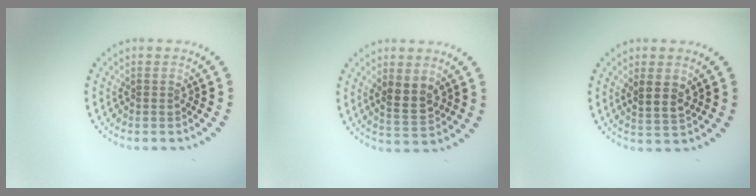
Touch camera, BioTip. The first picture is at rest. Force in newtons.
{"total": 2.7, "press": 2.5, "slide": 0.8}
{"total": 2.3, "press": 2.1, "slide": 1.0}